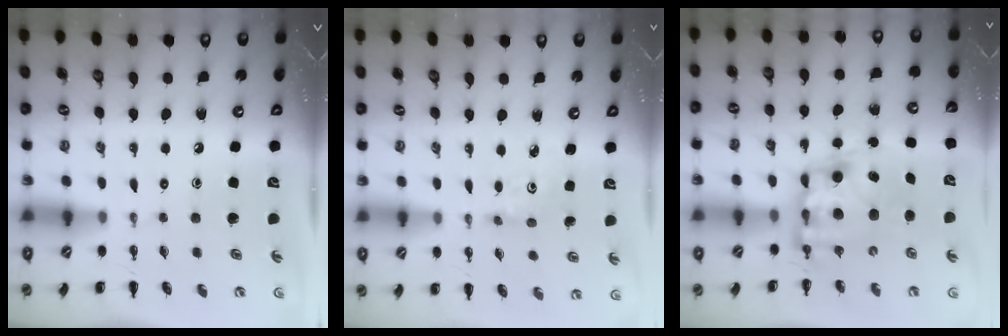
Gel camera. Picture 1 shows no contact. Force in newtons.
{"total": 1.2, "press": 1.2, "slide": 0.3}
{"total": 11.1, "press": 10.7, "slide": 2.9}